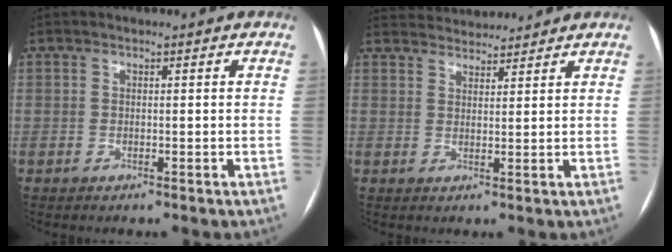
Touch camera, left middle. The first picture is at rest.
{"total": 7.5, "force": [7.3, 1.2, 1.1], "torque": [-0.022, 0.026, 0.112]}